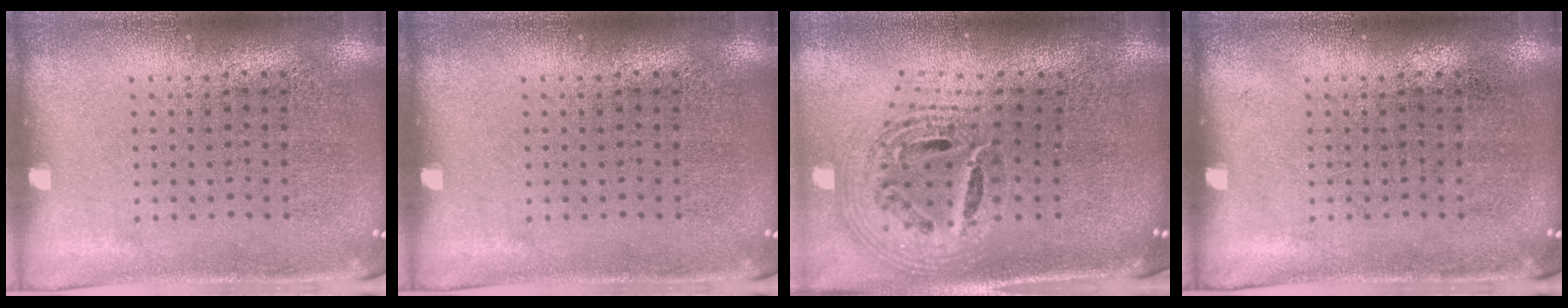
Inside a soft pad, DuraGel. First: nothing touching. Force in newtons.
{"total": 0.0}
{"total": 1.9, "press": 1.4, "slide": 1.2}
{"total": 0.0}